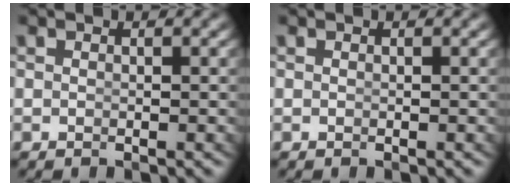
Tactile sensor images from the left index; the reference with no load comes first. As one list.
[{"total": 0.0}]